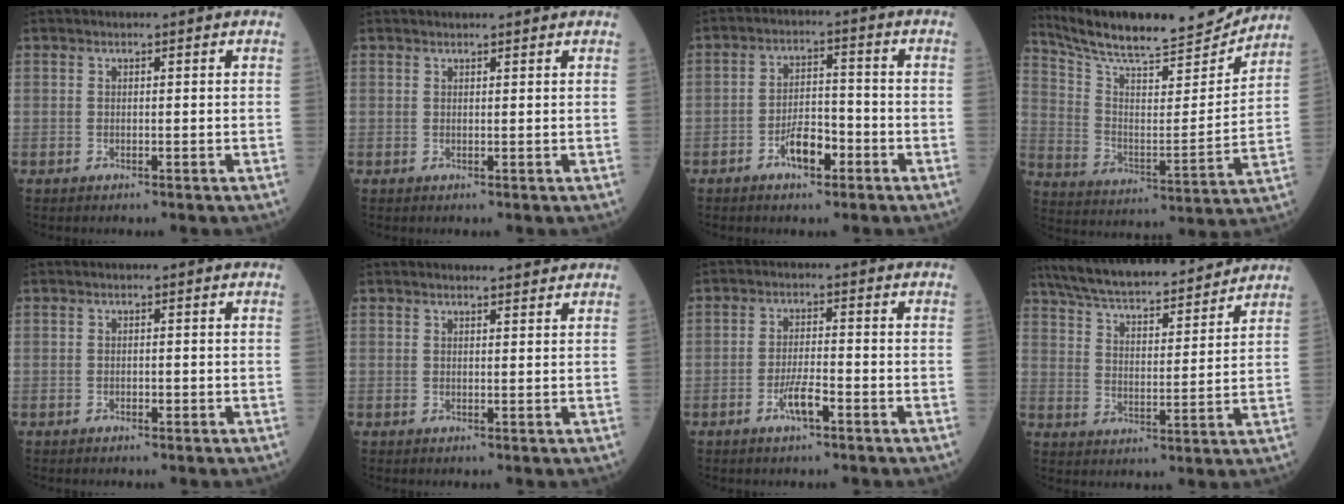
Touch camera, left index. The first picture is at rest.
{"total": 2.7, "force": [2.6, 0.2, 0.8], "torque": [-0.010, 0.016, 0.030]}
{"total": 5.5, "force": [-3.0, 2.3, 4.0], "torque": [-0.077, 0.008, -0.052]}
{"total": 19.8, "force": [18.6, 2.5, 6.3], "torque": [-0.121, -0.021, 0.286]}
{"total": 0.6, "force": [-0.3, 0.3, 0.4], "torque": [-0.008, 0.002, -0.006]}
{"total": 3.4, "force": [3.3, 0.4, 0.8], "torque": [-0.014, 0.008, 0.040]}
{"total": 3.9, "force": [-2.1, 0.6, 3.2], "torque": [-0.066, 0.000, -0.040]}
{"total": 19.9, "force": [17.8, 3.0, 8.2], "torque": [-0.143, 0.024, 0.272]}